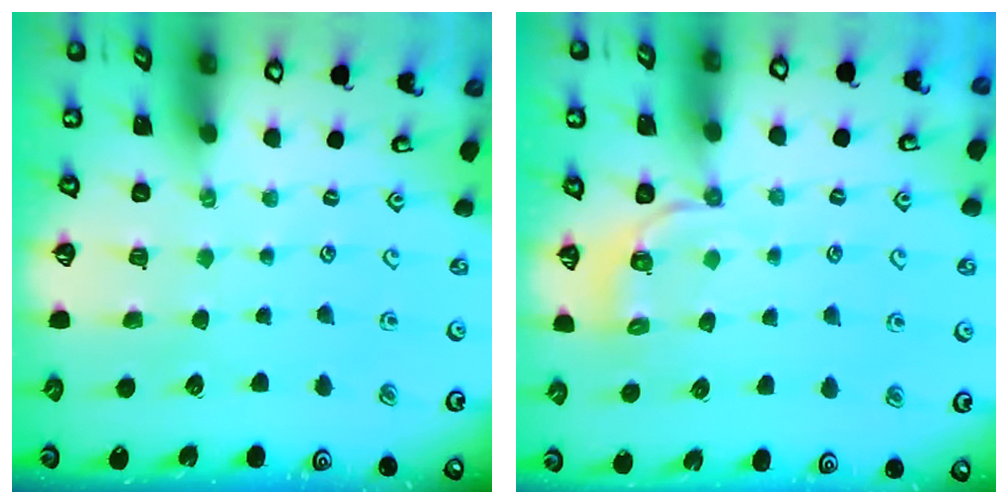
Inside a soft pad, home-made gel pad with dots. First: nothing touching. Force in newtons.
{"total": 3.3, "press": 2.8, "slide": 1.7}